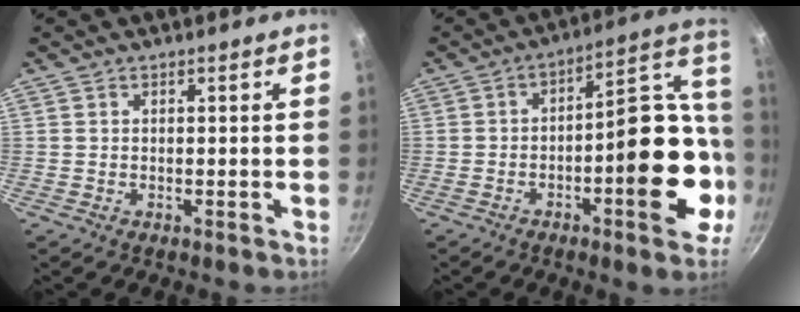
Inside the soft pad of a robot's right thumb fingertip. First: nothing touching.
{"total": 19.1, "force": [-4.7, 7.9, 16.7], "torque": [-0.179, 0.062, -0.070]}